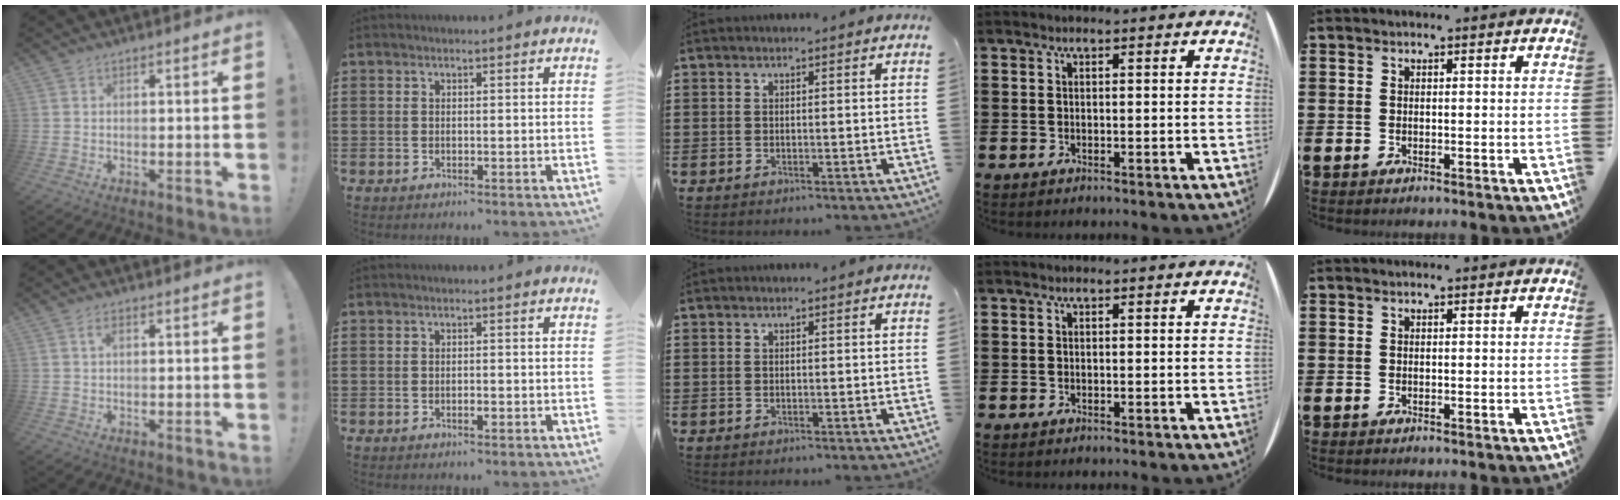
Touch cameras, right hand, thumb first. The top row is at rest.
{"thumb": {"total": 1.7, "force": [0.6, 0.8, 1.5], "torque": [-0.022, 0.003, 0.007]}, "index": {"total": 1.0, "force": [-0.4, 0.4, 0.8], "torque": [-0.016, -0.005, -0.006]}}